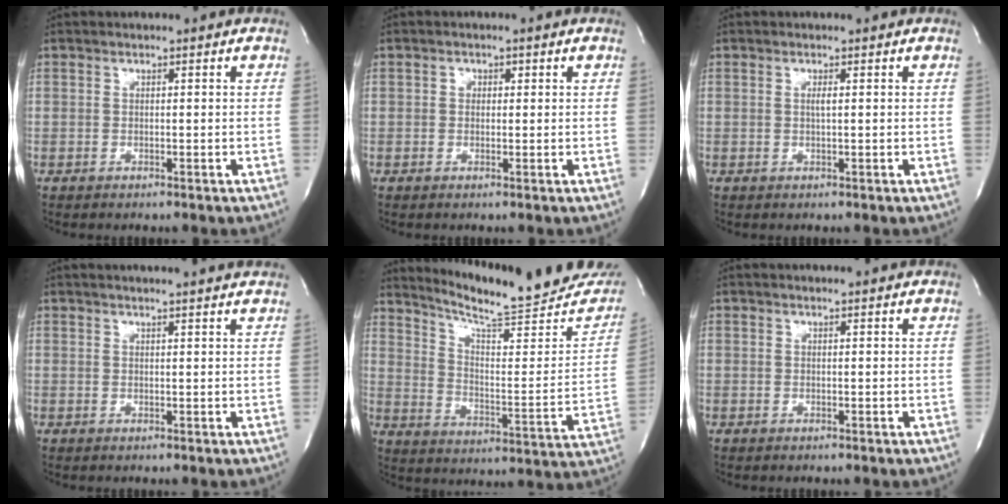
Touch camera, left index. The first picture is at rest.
{"total": 1.2, "force": [0.3, 1.0, 0.5], "torque": [-0.008, 0.004, 0.004]}
{"total": 0.9, "force": [0.3, -0.1, 0.8], "torque": [-0.019, 0.000, 0.005]}
{"total": 9.1, "force": [8.4, -0.1, 3.6], "torque": [-0.054, 0.013, 0.089]}
{"total": 22.1, "force": [20.4, 1.4, 8.4], "torque": [-0.131, -0.077, 0.276]}
{"total": 2.5, "force": [2.4, 0.0, 0.7], "torque": [-0.014, 0.009, 0.027]}